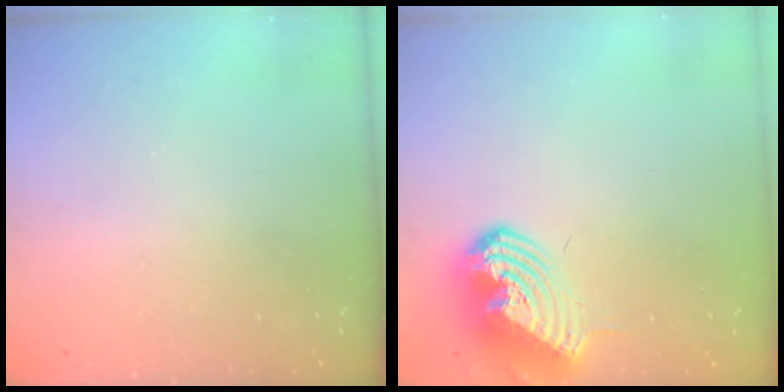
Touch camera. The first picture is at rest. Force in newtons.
{"total": 12.9, "press": 12.8, "slide": 1.4}